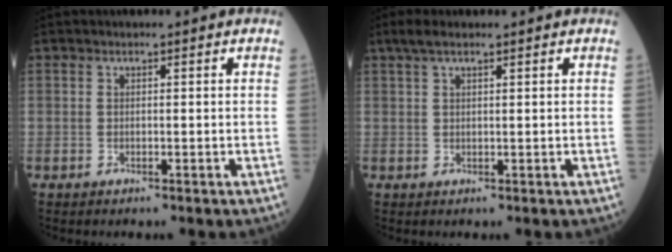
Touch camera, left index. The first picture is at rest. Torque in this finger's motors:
{"motor_torque": [0.13, 0.00, -0.01, -0.02]}